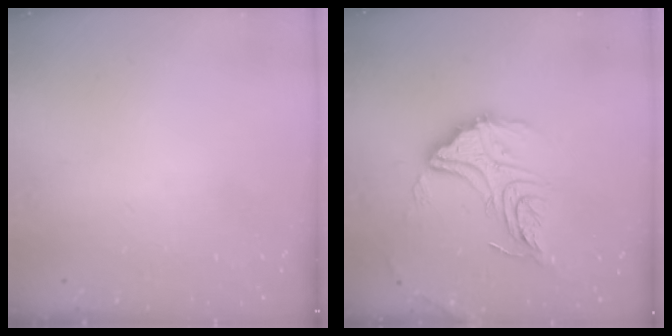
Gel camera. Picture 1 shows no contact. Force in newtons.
{"total": 19.3, "press": 19.2, "slide": 1.9}